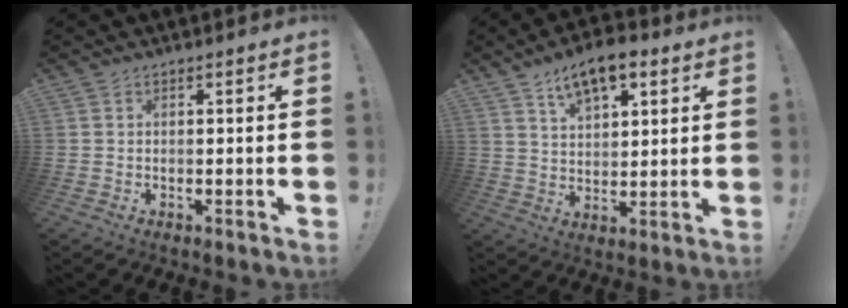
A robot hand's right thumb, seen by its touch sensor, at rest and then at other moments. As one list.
[{"total": 10.6, "force": [7.0, 4.9, 6.2], "torque": [-0.093, -0.032, 0.128]}]